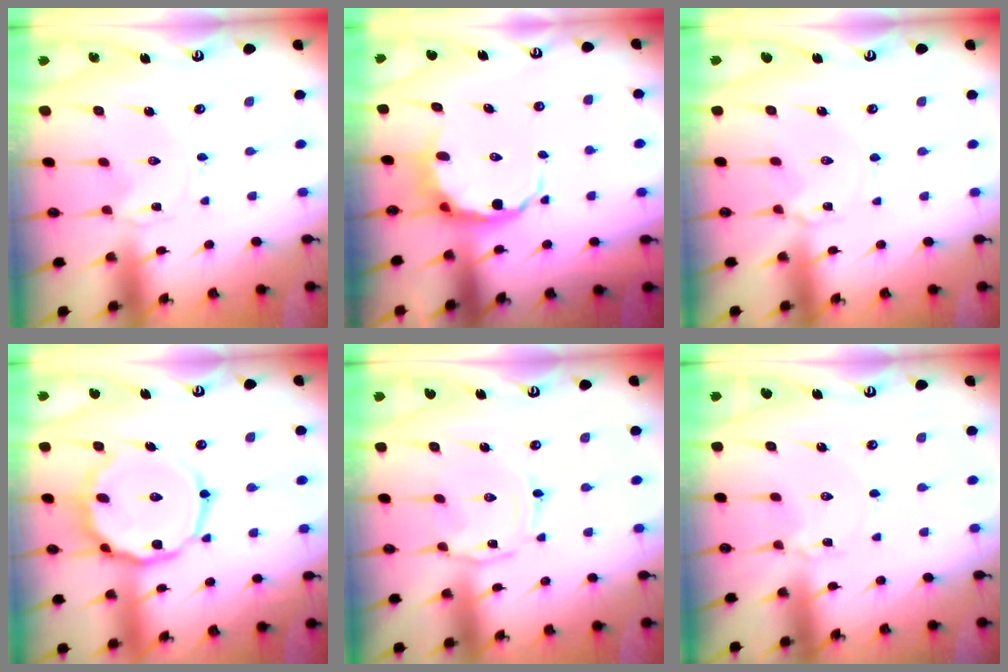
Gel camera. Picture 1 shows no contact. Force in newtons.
{"total": 7.2, "press": 6.9, "slide": 2.0}
{"total": 3.0, "press": 2.9, "slide": 0.5}
{"total": 14.1, "press": 14.0, "slide": 1.1}
{"total": 2.0, "press": 2.0, "slide": 0.3}
{"total": 2.4, "press": 2.4, "slide": 0.3}